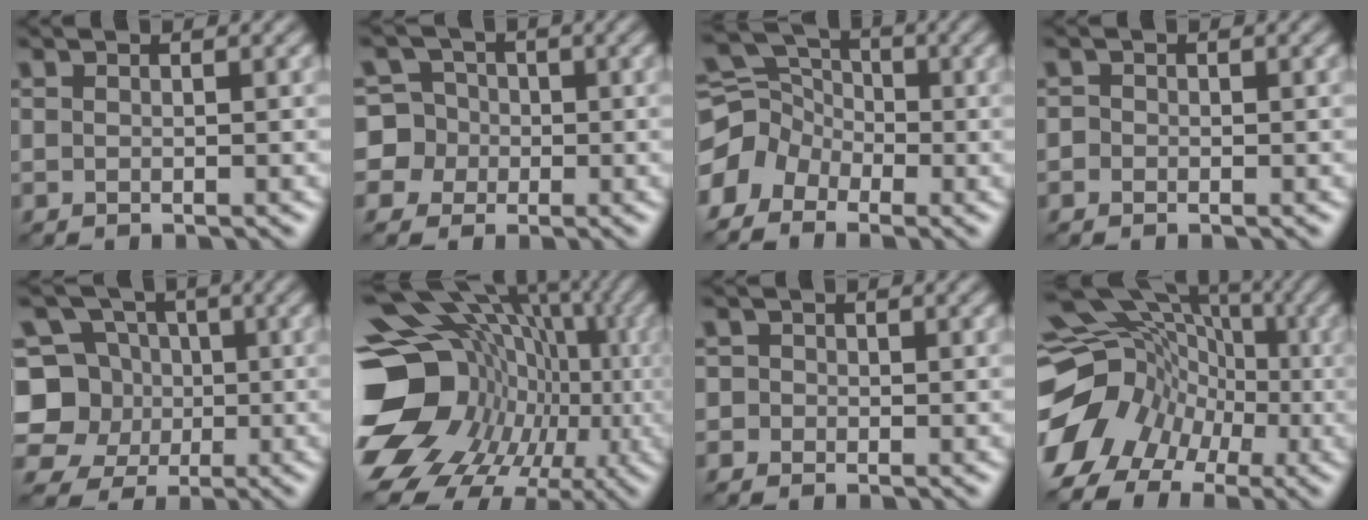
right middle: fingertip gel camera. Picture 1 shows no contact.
{"total": 5.8, "force": [-0.6, 5.7, 0.9], "torque": [-0.005, 0.029, -0.023]}
{"total": 5.3, "force": [-2.6, 4.0, 2.2], "torque": [-0.028, 0.007, -0.047]}
{"total": 0.9, "force": [-0.4, 0.8, 0.0], "torque": [0.015, 0.007, -0.013]}
{"total": 6.1, "force": [-0.3, 5.6, 2.4], "torque": [-0.045, 0.005, -0.027]}
{"total": 18.8, "force": [-3.5, 14.8, 11.2], "torque": [-0.178, -0.004, -0.035]}
{"total": 1.9, "force": [-0.2, 1.9, 0.1], "torque": [0.027, 0.022, -0.020]}
{"total": 15.0, "force": [-3.9, 12.4, 7.4], "torque": [-0.137, -0.004, -0.079]}